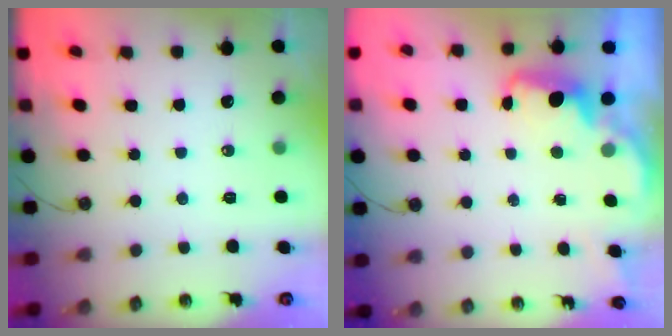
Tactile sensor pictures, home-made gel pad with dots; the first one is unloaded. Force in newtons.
{"total": 2.3, "press": 2.3, "slide": 0.5}